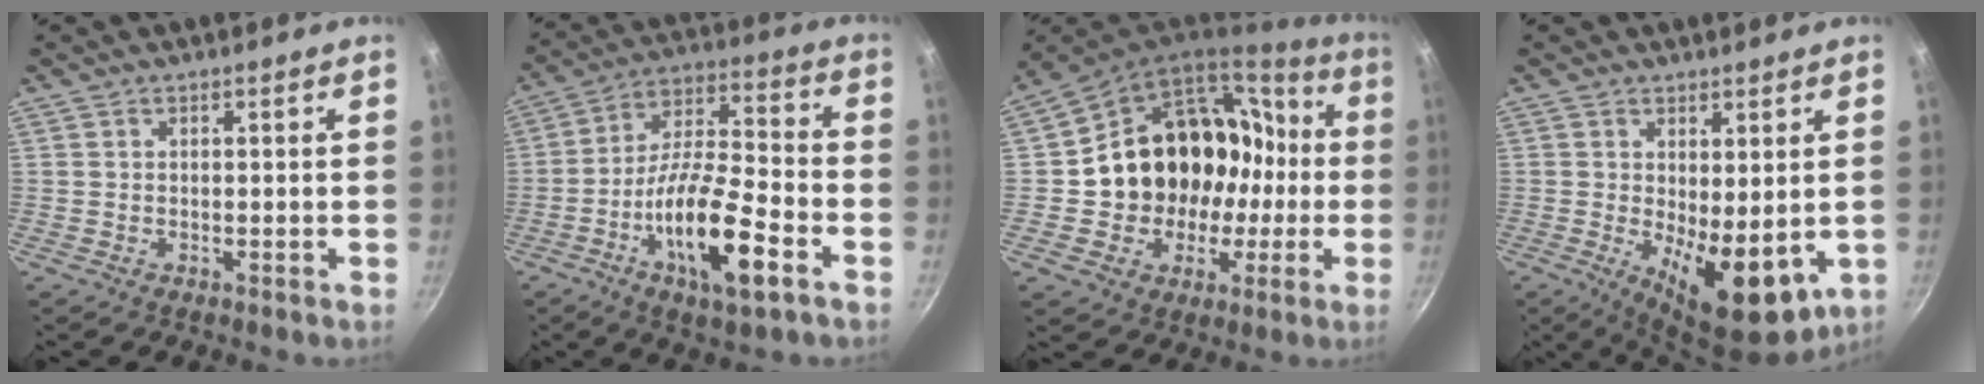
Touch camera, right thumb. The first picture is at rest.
{"total": 17.4, "force": [-7.0, 5.3, 15.0], "torque": [-0.258, 0.035, -0.132]}
{"total": 23.0, "force": [-0.6, 19.1, 12.7], "torque": [-0.173, 0.065, 0.009]}
{"total": 11.6, "force": [-1.1, 5.2, 10.3], "torque": [-0.126, -0.017, -0.001]}